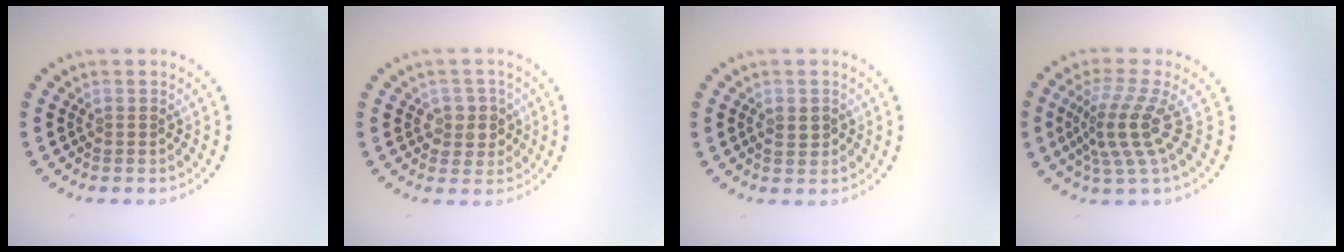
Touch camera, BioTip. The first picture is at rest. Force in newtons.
{"total": 2.2, "press": 2.0, "slide": 0.8}
{"total": 1.3, "press": 1.3, "slide": 0.0}
{"total": 4.1, "press": 2.8, "slide": 2.9}